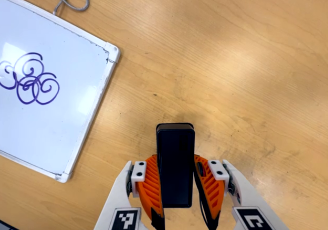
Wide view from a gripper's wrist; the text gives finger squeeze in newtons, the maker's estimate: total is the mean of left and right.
{"total": 4.5, "left": 3.3, "right": 5.7}